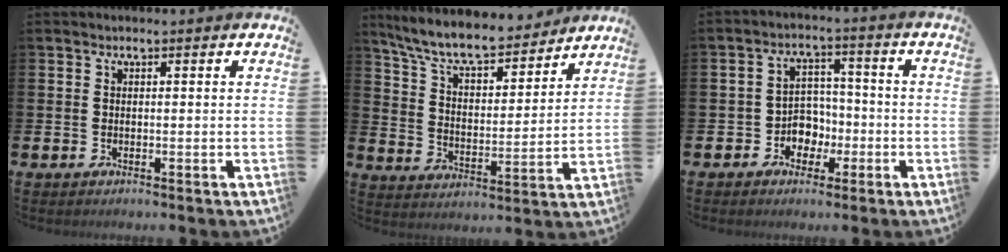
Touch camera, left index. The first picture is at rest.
{"total": 9.1, "force": [8.2, 2.1, 3.3], "torque": [-0.092, -0.056, 0.142]}
{"total": 5.0, "force": [-1.7, 4.2, 1.9], "torque": [-0.040, 0.008, -0.037]}